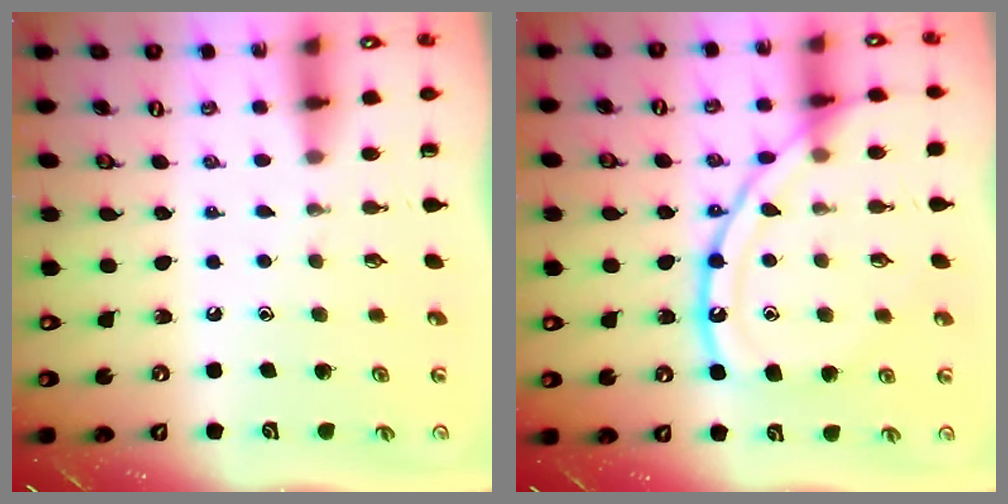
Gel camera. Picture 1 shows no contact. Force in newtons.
{"total": 15.4, "press": 15.4, "slide": 1.1}